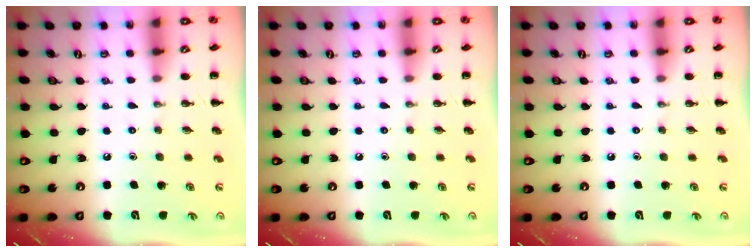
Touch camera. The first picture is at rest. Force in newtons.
{"total": 0.0}
{"total": 0.0}